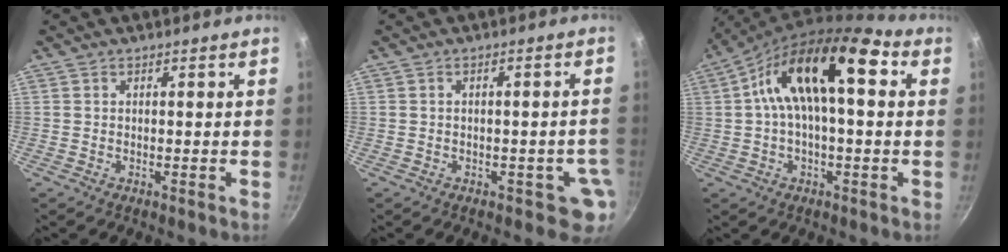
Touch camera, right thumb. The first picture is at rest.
{"total": 3.8, "force": [-1.2, 2.3, 2.8], "torque": [-0.012, 0.012, -0.012]}
{"total": 14.5, "force": [3.2, 6.3, 12.6], "torque": [-0.204, 0.037, 0.040]}